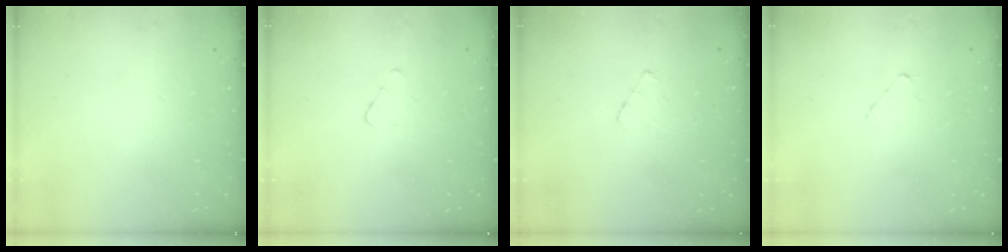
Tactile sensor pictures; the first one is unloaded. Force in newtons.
{"total": 2.7, "press": 2.7, "slide": 0.3}
{"total": 2.6, "press": 2.6, "slide": 0.3}
{"total": 3.6, "press": 3.5, "slide": 0.3}